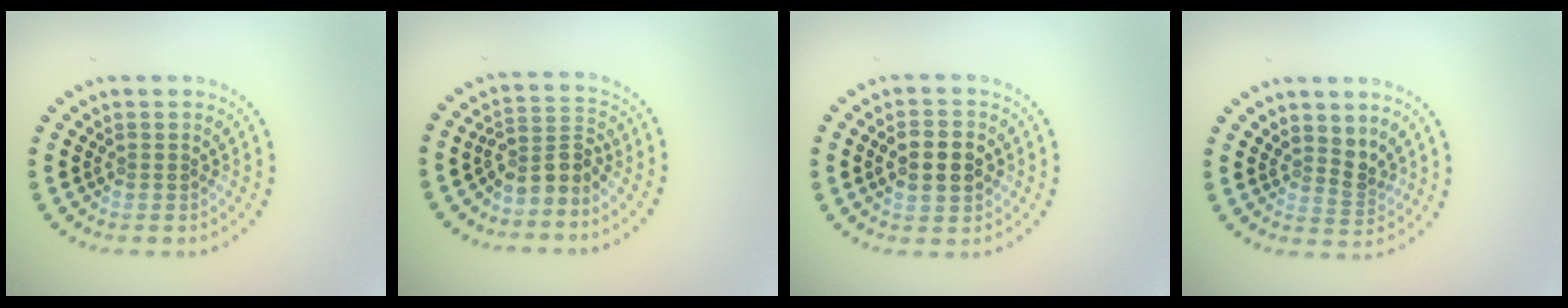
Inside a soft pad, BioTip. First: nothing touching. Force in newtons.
{"total": 2.8, "press": 2.1, "slide": 1.9}
{"total": 4.6, "press": 4.6, "slide": 0.2}
{"total": 2.0, "press": 1.5, "slide": 1.3}